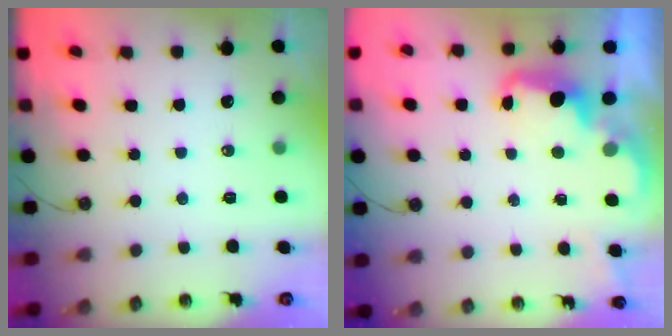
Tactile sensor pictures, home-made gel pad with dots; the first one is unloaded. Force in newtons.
{"total": 2.7, "press": 2.6, "slide": 0.7}